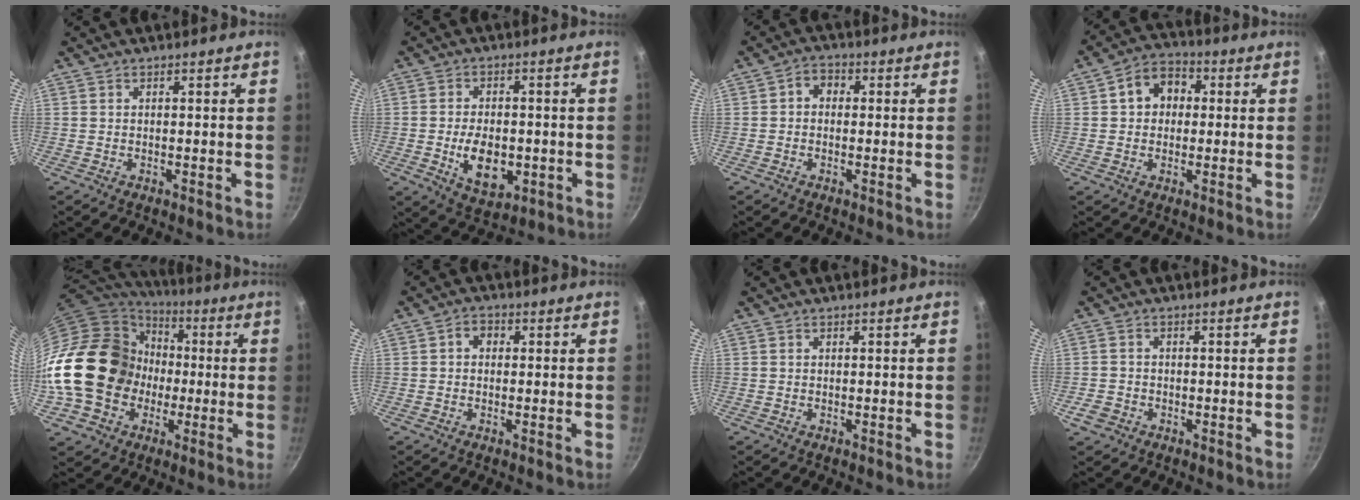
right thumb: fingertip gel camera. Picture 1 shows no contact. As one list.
[{"total": 9.7, "force": [-1.9, 6.1, 7.4], "torque": [-0.102, -0.001, -0.021]}, {"total": 3.5, "force": [0.2, 2.8, 2.1], "torque": [-0.022, 0.008, -0.005]}, {"total": 8.2, "force": [1.3, 6.5, 4.8], "torque": [-0.039, 0.018, 0.008]}, {"total": 23.3, "force": [-1.5, 19.3, 13.0], "torque": [-0.234, 0.049, -0.014]}, {"total": 2.9, "force": [0.4, 2.3, 1.7], "torque": [-0.018, 0.006, 0.000]}, {"total": 0.0}, {"total": 3.1, "force": [-1.5, 2.4, 1.2], "torque": [-0.019, 0.013, -0.025]}]